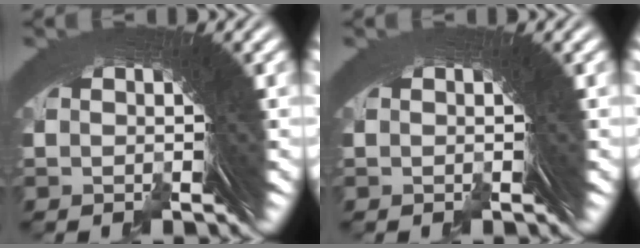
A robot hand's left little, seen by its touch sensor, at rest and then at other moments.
{"total": 0.0}